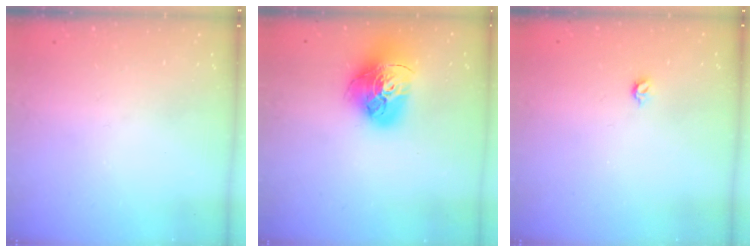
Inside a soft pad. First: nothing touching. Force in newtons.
{"total": 18.4, "press": 18.3, "slide": 1.9}
{"total": 3.9, "press": 3.8, "slide": 0.7}